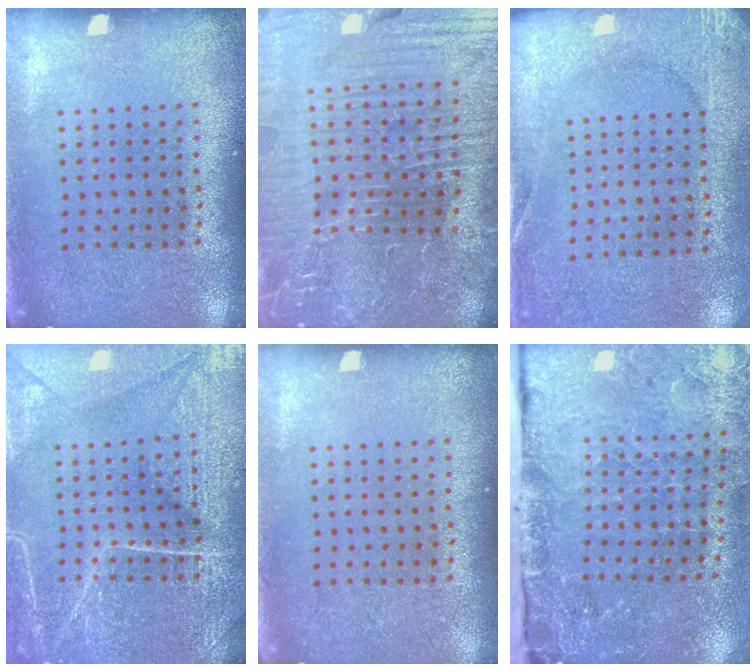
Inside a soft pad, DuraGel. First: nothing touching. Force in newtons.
{"total": 6.2, "press": 5.8, "slide": 2.1}
{"total": 2.6, "press": 2.4, "slide": 1.0}
{"total": 4.2, "press": 4.2, "slide": 0.3}
{"total": 0.0}
{"total": 3.9, "press": 3.4, "slide": 1.8}